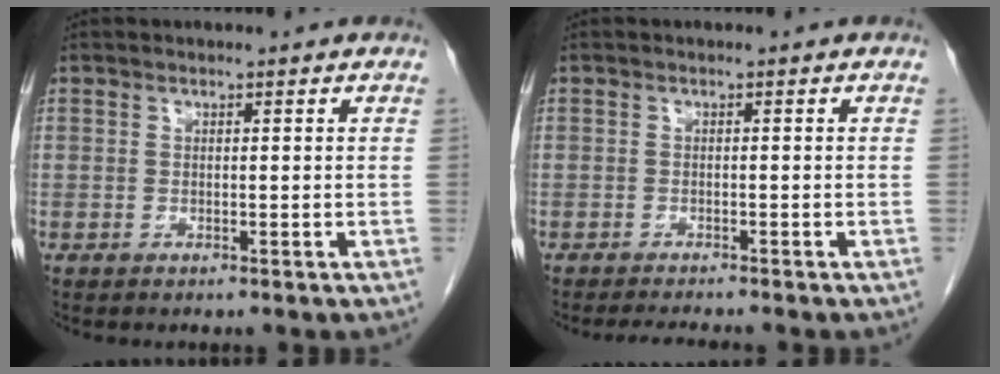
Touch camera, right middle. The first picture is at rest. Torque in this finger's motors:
{"motor_torque": [0.01, 0.02, -0.01, 0.00]}